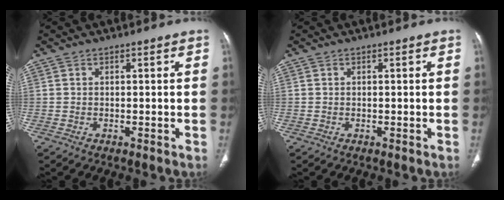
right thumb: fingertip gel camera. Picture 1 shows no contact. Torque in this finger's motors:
{"motor_torque": [-0.07, -0.20, -0.18, 0.38, 0.04]}